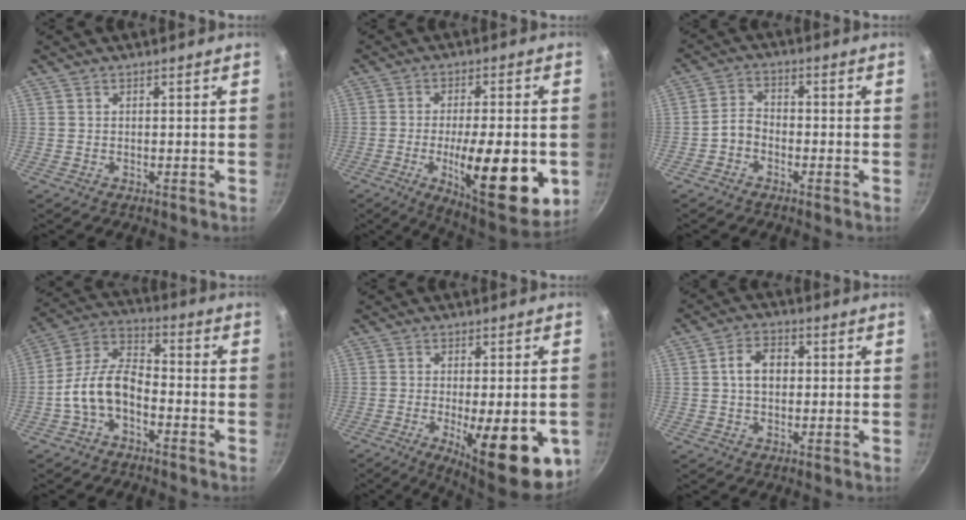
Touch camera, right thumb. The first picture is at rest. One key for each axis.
{"total": 20.1, "fx": -4.6, "fy": 6.3, "fz": 18.5, "tx": -0.252, "ty": -0.002, "tz": -0.064}
{"total": 3.8, "fx": -1.9, "fy": 2.6, "fz": 2.0, "tx": -0.032, "ty": 0.030, "tz": -0.044}
{"total": 10.5, "fx": -4.0, "fy": 5.9, "fz": 7.7, "tx": -0.137, "ty": 0.050, "tz": -0.090}
{"total": 17.1, "fx": -5.2, "fy": 5.3, "fz": 15.4, "tx": -0.181, "ty": -0.002, "tz": -0.062}
{"total": 6.3, "fx": 0.6, "fy": 4.5, "fz": 4.4, "tx": -0.058, "ty": 0.015, "tz": 0.004}